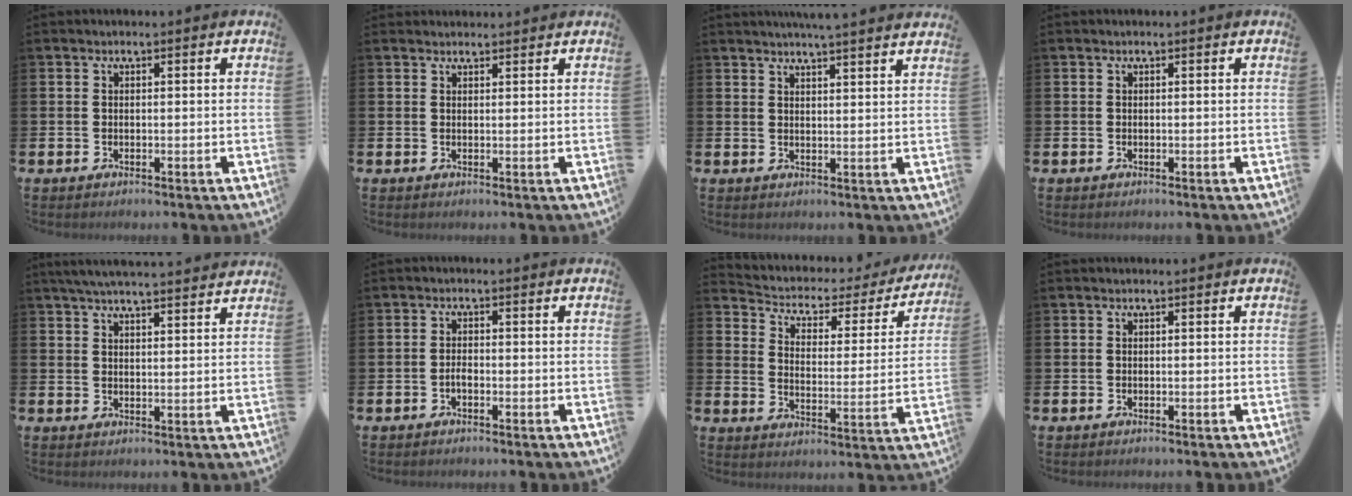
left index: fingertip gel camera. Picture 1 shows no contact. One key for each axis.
{"total": 1.3, "fx": 1.3, "fy": 0.3, "fz": -0.1, "tx": 0.010, "ty": -0.003, "tz": 0.022}
{"total": 3.9, "fx": 3.8, "fy": -0.9, "fz": 0.3, "tx": -0.009, "ty": -0.022, "tz": 0.068}
{"total": 0.0}
{"total": 4.8, "fx": 4.6, "fy": -0.1, "fz": 1.2, "tx": -0.031, "ty": -0.018, "tz": 0.083}
{"total": 1.1, "fx": -0.6, "fy": 0.4, "fz": 0.8, "tx": -0.015, "ty": -0.002, "tz": -0.012}
{"total": 3.6, "fx": 3.0, "fy": 1.9, "fz": 1.0, "tx": -0.044, "ty": -0.026, "tz": 0.039}
{"total": 0.0}